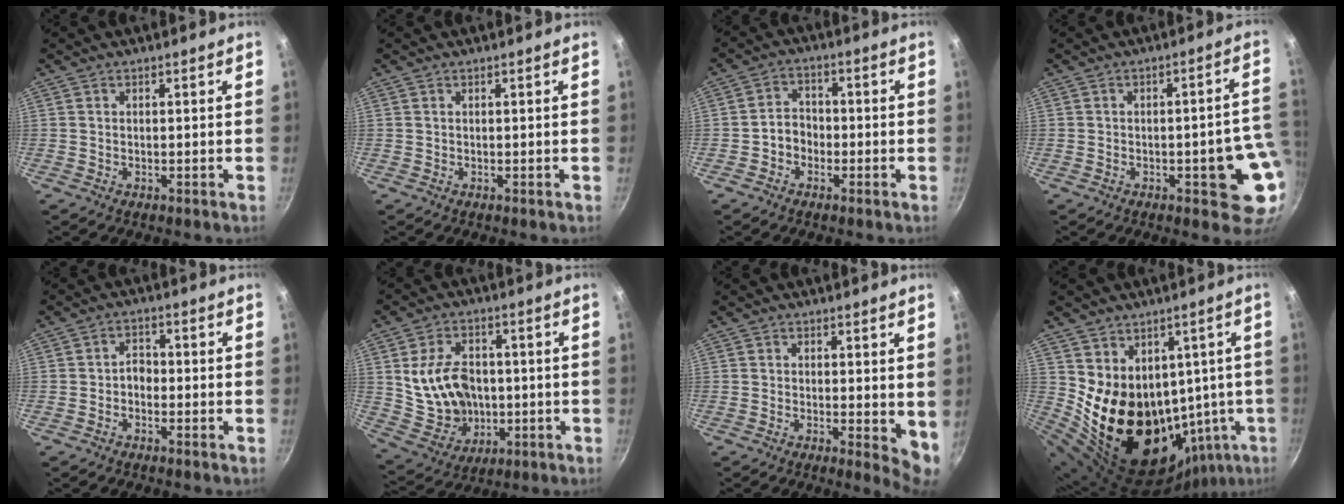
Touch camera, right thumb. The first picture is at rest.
{"total": 0.0}
{"total": 4.3, "force": [-1.6, 3.5, 1.9], "torque": [-0.005, 0.025, -0.033]}
{"total": 11.1, "force": [-2.4, 4.0, 10.0], "torque": [-0.076, 0.024, -0.028]}
{"total": 2.7, "force": [-1.2, 1.9, 1.5], "torque": [-0.014, 0.021, -0.025]}
{"total": 14.2, "force": [0.4, 10.7, 9.4], "torque": [-0.148, 0.004, 0.027]}
{"total": 5.3, "force": [0.2, 1.9, 4.9], "torque": [-0.062, -0.015, 0.001]}
{"total": 19.3, "force": [2.4, 14.8, 12.2], "torque": [-0.150, -0.028, 0.079]}